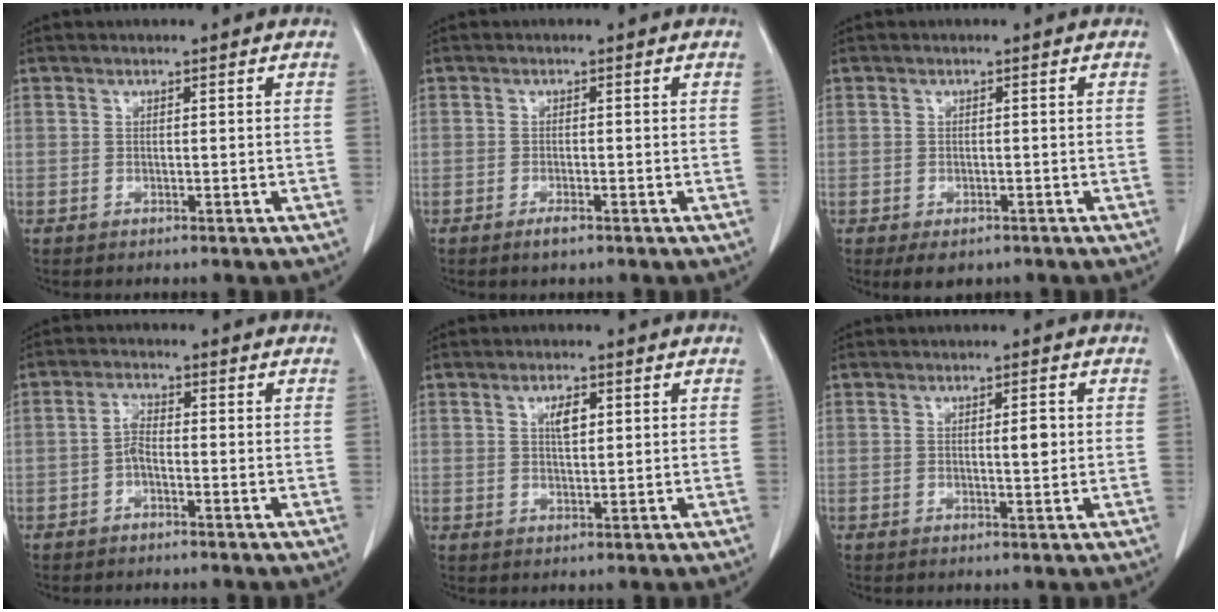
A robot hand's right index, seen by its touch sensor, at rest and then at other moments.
{"total": 1.4, "force": [-0.9, 0.2, 1.1], "torque": [-0.018, -0.002, -0.013]}
{"total": 3.1, "force": [-1.9, 2.0, 1.3], "torque": [-0.014, -0.002, -0.020]}
{"total": 2.1, "force": [-0.8, 0.8, 1.8], "torque": [-0.033, 0.004, -0.017]}
{"total": 2.8, "force": [1.0, 1.0, 2.4], "torque": [-0.044, -0.001, 0.019]}
{"total": 2.1, "force": [0.3, 0.4, 2.1], "torque": [-0.032, 0.001, 0.008]}